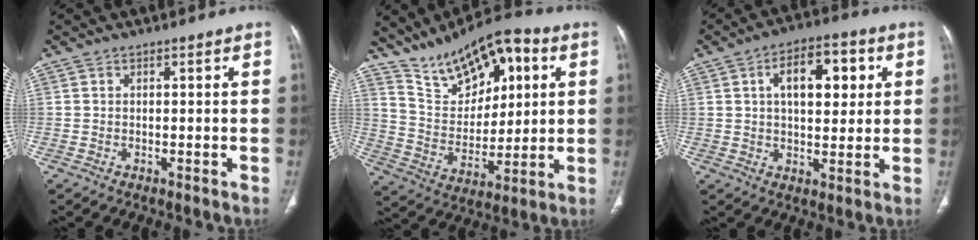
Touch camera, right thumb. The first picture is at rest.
{"total": 17.8, "force": [9.1, 9.2, 12.2], "torque": [-0.152, -0.025, 0.167]}
{"total": 11.8, "force": [3.4, 6.2, 9.4], "torque": [-0.111, 0.007, 0.049]}